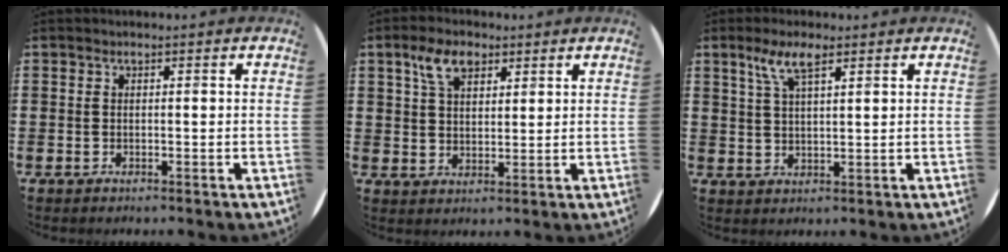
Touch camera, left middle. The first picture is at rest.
{"total": 5.4, "force": [3.3, 3.0, 3.1], "torque": [-0.063, 0.007, 0.060]}
{"total": 4.9, "force": [3.1, 1.4, 3.6], "torque": [-0.080, 0.008, 0.054]}